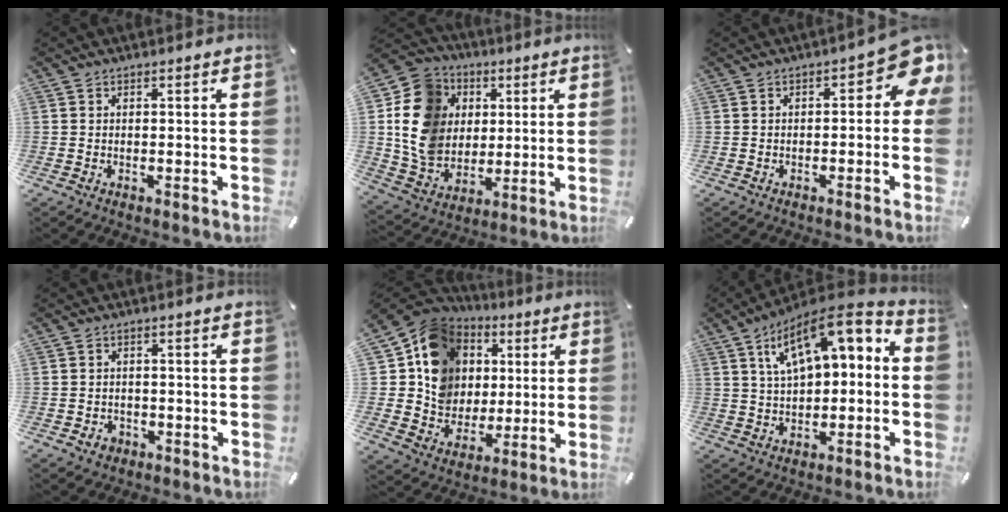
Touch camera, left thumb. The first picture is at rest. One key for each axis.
{"total": 14.9, "fx": 2.1, "fy": 13.6, "fz": 5.7, "tx": -0.111, "ty": 0.002, "tz": 0.043}
{"total": 7.5, "fx": 1.8, "fy": 3.6, "fz": 6.4, "tx": -0.075, "ty": -0.019, "tz": 0.025}
{"total": 2.5, "fx": -1.2, "fy": 2.2, "fz": 0.6, "tx": -0.013, "ty": 0.006, "tz": -0.025}
{"total": 16.6, "fx": 3.7, "fy": 15.0, "fz": 6.1, "tx": -0.120, "ty": -0.019, "tz": 0.081}
{"total": 13.2, "fx": 6.1, "fy": 7.0, "fz": 9.4, "tx": -0.153, "ty": -0.029, "tz": 0.109}